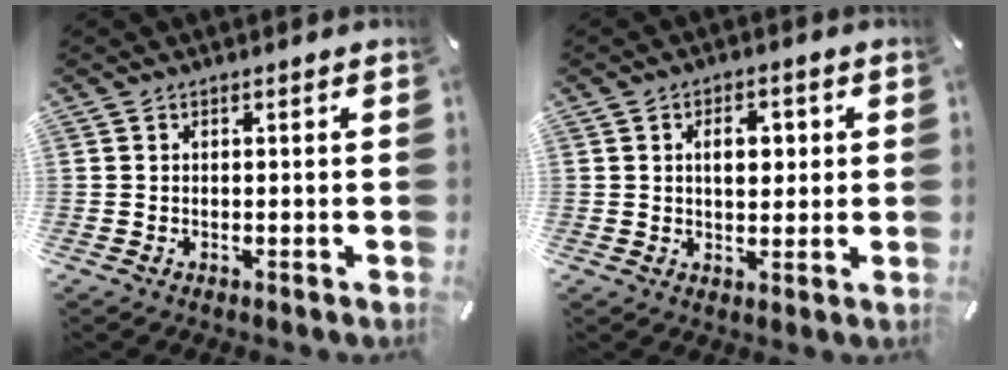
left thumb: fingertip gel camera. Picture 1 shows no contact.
{"total": 6.2, "force": [1.2, 4.0, 4.6], "torque": [-0.058, -0.004, 0.010]}